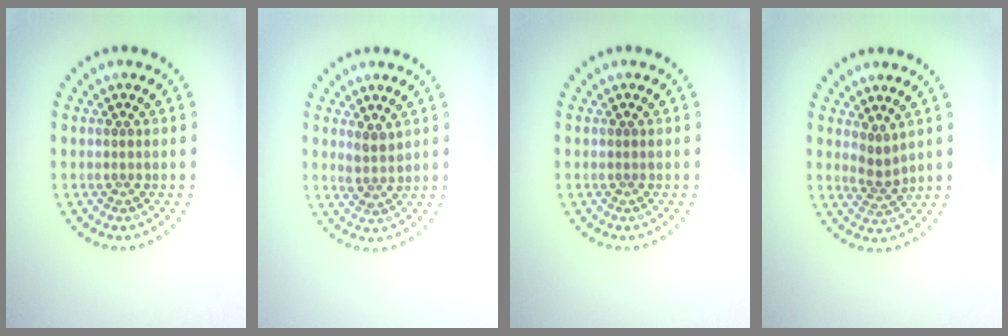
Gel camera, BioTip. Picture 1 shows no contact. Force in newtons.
{"total": 1.6, "press": 1.4, "slide": 0.9}
{"total": 0.0}
{"total": 1.9, "press": 1.2, "slide": 1.5}